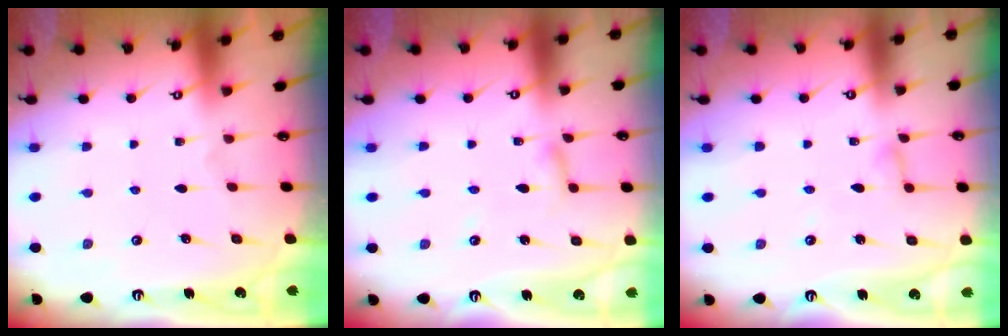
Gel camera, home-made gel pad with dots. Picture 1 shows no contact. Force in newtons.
{"total": 2.6, "press": 2.6, "slide": 0.2}
{"total": 2.9, "press": 2.9, "slide": 0.3}